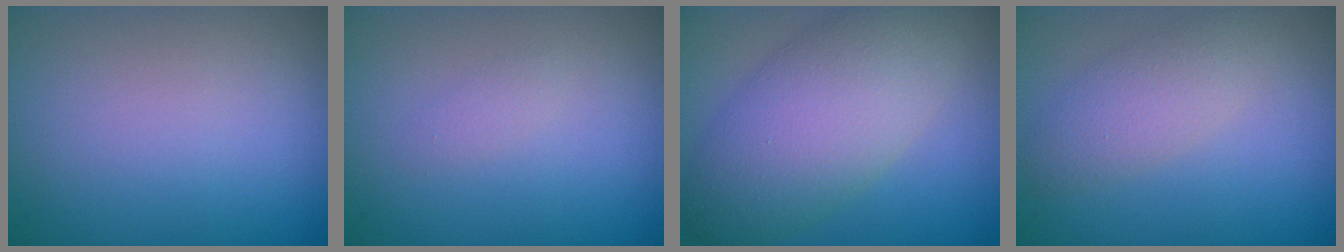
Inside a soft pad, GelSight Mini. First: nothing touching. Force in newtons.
{"total": 0.7, "press": 0.7, "slide": 0.0}
{"total": 7.9, "press": 7.9, "slide": 0.5}
{"total": 3.0, "press": 3.0, "slide": 0.1}